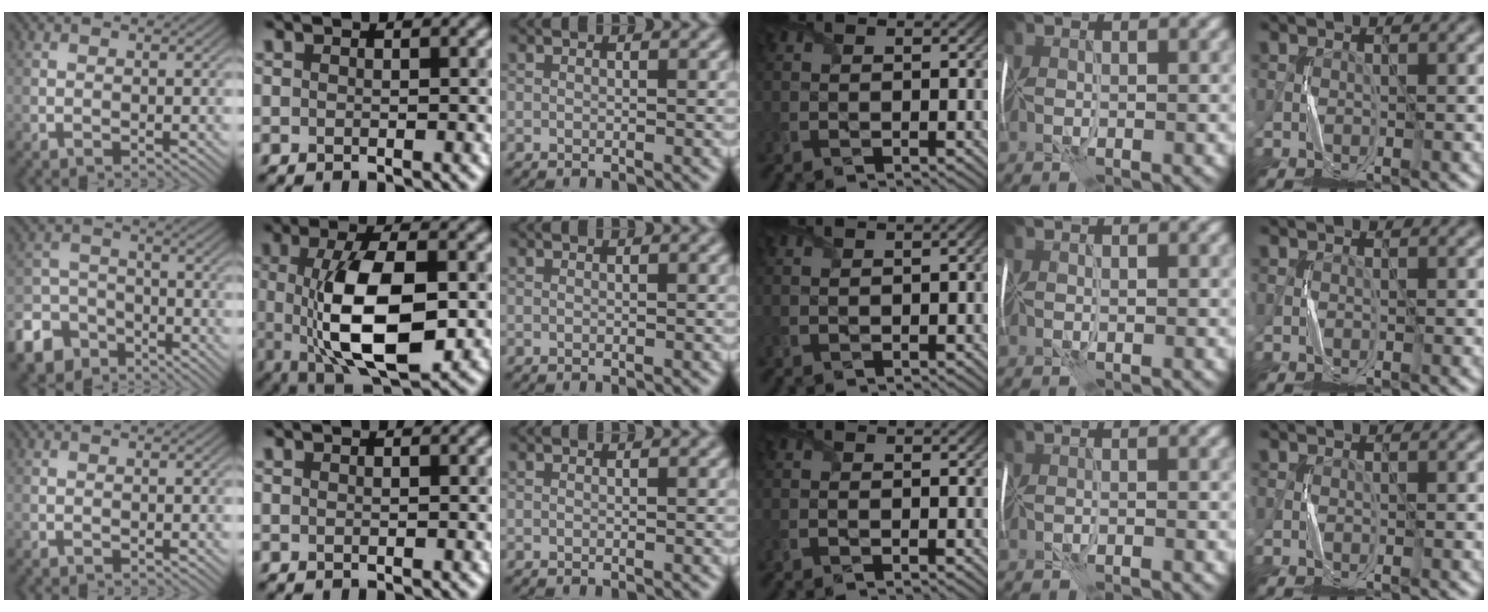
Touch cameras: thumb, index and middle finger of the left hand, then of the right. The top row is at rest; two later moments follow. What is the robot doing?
{"motion": "fold", "object": "plastic wrap"}